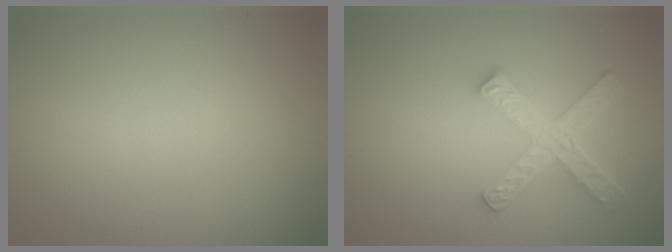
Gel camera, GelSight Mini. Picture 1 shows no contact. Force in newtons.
{"total": 5.0, "press": 3.9, "slide": 3.1}